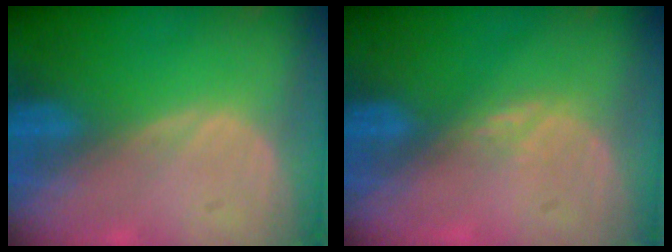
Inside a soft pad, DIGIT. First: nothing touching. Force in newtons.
{"total": 2.0, "press": 1.5, "slide": 1.3}